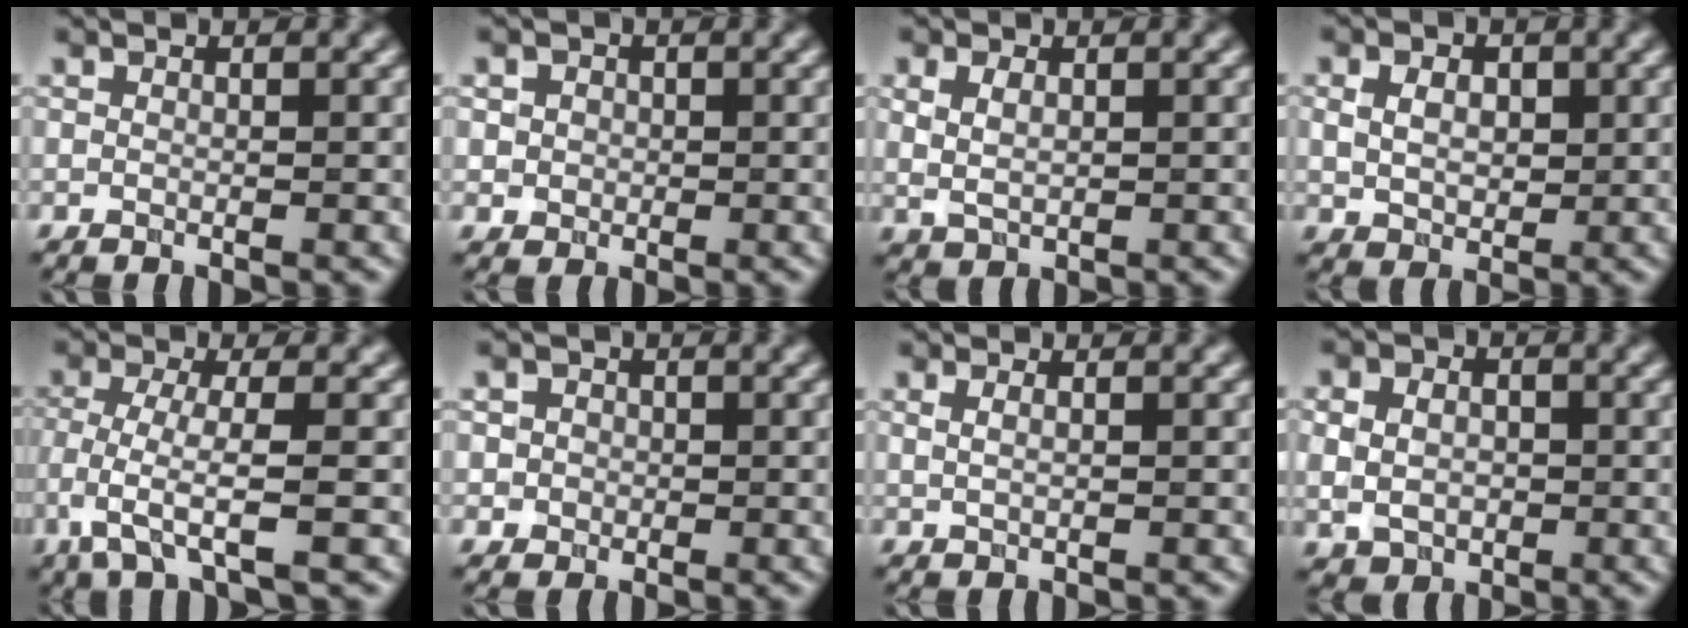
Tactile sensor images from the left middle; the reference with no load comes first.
{"total": 2.4, "force": [0.7, 2.2, 0.9], "torque": [-0.003, 0.007, 0.007]}
{"total": 2.1, "force": [0.6, 1.3, 1.6], "torque": [-0.036, -0.001, 0.016]}
{"total": 3.7, "force": [0.8, 2.8, 2.3], "torque": [-0.044, 0.001, 0.009]}
{"total": 4.1, "force": [-1.7, 0.6, 3.7], "torque": [-0.073, -0.005, -0.040]}
{"total": 2.0, "force": [0.3, 2.0, 0.5], "torque": [0.014, 0.002, -0.003]}
{"total": 1.5, "force": [0.7, 0.8, 1.1], "torque": [-0.009, -0.003, 0.003]}
{"total": 5.3, "force": [0.2, 4.4, 2.9], "torque": [-0.041, 0.009, -0.015]}